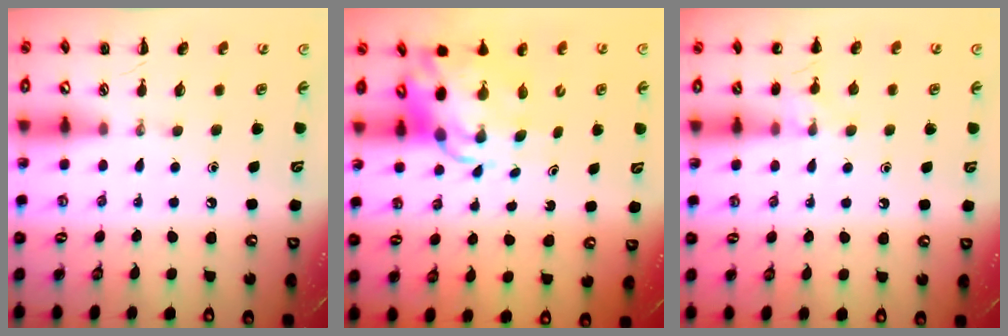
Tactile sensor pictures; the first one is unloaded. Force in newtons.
{"total": 8.1, "press": 7.7, "slide": 2.3}
{"total": 8.0, "press": 7.7, "slide": 2.1}